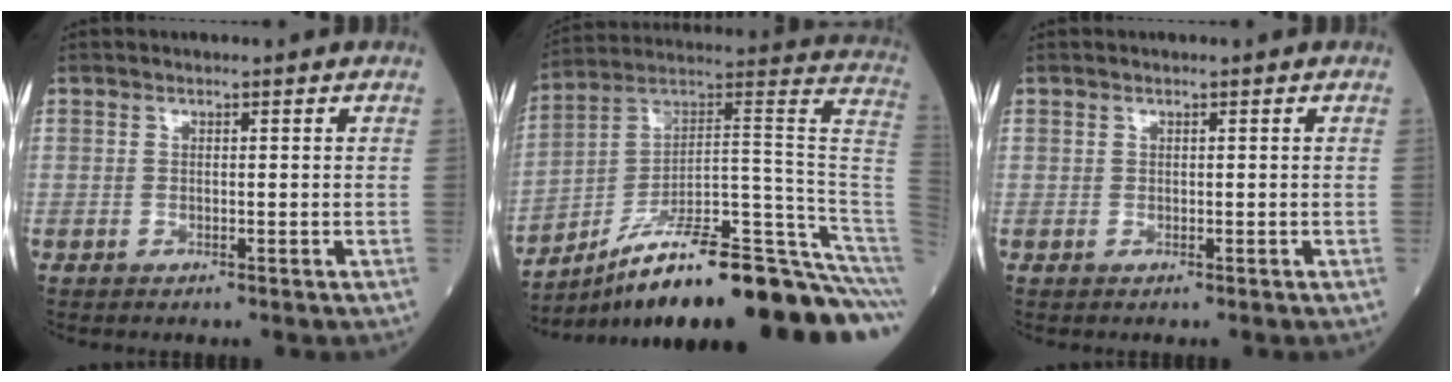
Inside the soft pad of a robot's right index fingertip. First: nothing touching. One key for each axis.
{"total": 26.1, "fx": -18.7, "fy": 0.8, "fz": 18.2, "tx": -0.154, "ty": 0.049, "tz": -0.287}
{"total": 0.0}